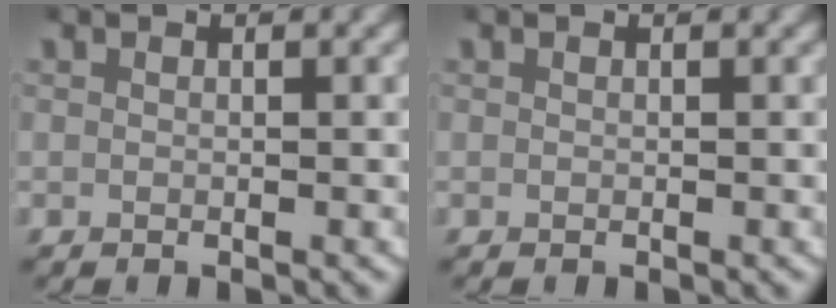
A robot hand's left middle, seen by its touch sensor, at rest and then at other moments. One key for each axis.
{"total": 0.0}